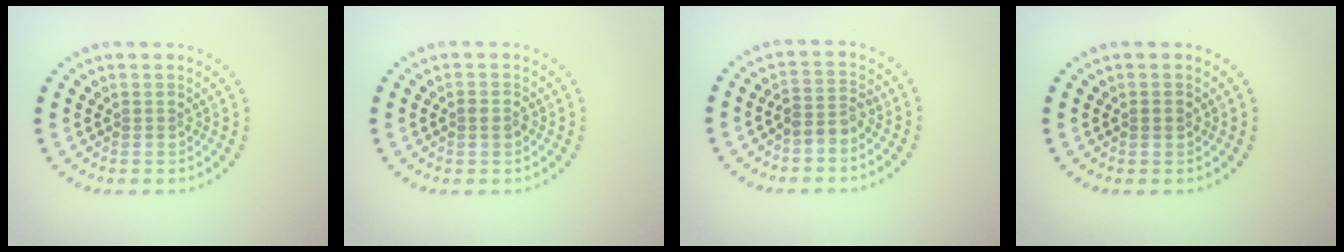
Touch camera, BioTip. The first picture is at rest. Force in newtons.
{"total": 1.0, "press": 1.0, "slide": 0.1}
{"total": 2.2, "press": 1.9, "slide": 1.1}
{"total": 0.7, "press": 0.7, "slide": 0.1}